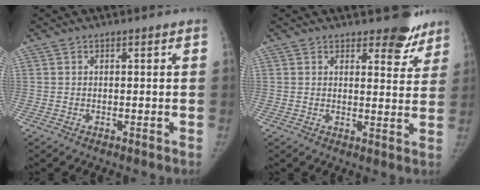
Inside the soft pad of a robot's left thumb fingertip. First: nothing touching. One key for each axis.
{"total": 6.6, "fx": 5.1, "fy": 3.0, "fz": 2.9, "tx": 0.000, "ty": -0.035, "tz": 0.062}